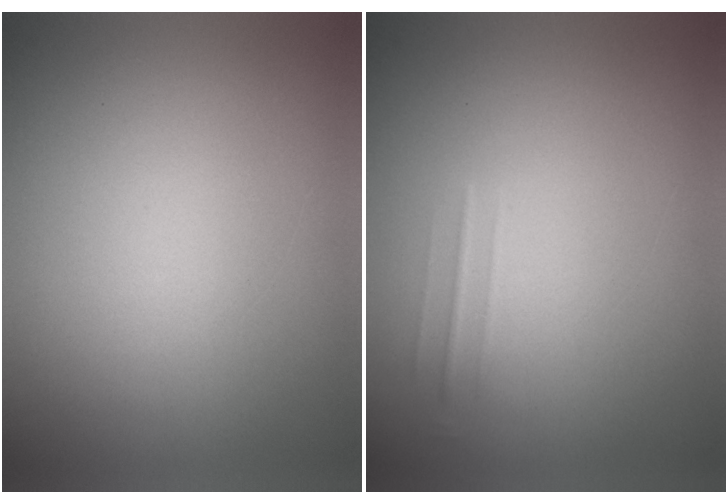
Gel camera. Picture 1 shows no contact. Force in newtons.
{"total": 1.8}